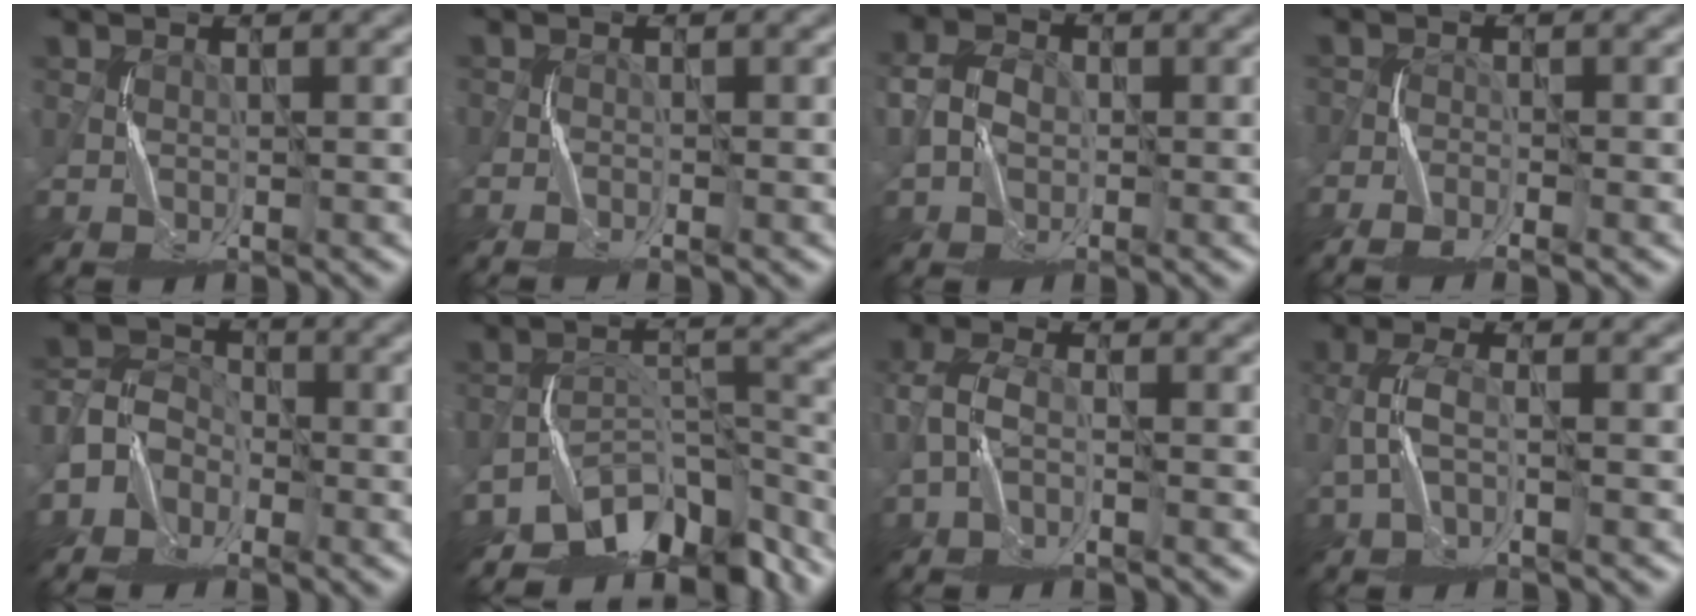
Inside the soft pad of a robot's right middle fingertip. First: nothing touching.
{"total": 1.3, "force": [-1.2, 0.1, 0.5], "torque": [-0.006, -0.003, -0.028]}
{"total": 2.6, "force": [-0.7, 2.1, 1.3], "torque": [-0.027, 0.007, -0.023]}
{"total": 3.5, "force": [-3.1, 0.9, 1.5], "torque": [-0.026, -0.005, -0.054]}
{"total": 3.5, "force": [-2.6, 2.4, 0.3], "torque": [-0.003, 0.009, -0.062]}
{"total": 9.7, "force": [-8.5, 3.6, 3.1], "torque": [-0.025, -0.007, -0.142]}
{"total": 2.4, "force": [-1.5, 0.9, 1.6], "torque": [-0.039, 0.007, -0.036]}
{"total": 2.1, "force": [-1.3, 0.4, 1.6], "torque": [-0.038, 0.008, -0.031]}